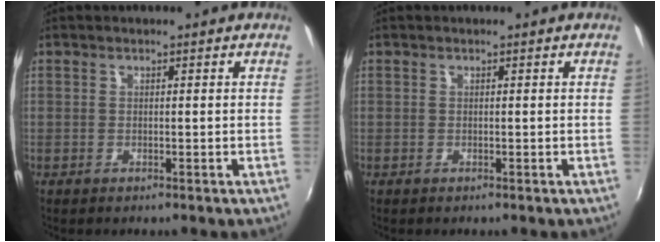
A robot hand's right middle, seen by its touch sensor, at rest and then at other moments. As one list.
[{"total": 0.0}]